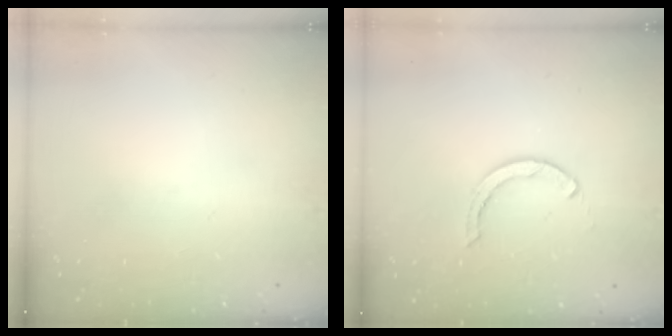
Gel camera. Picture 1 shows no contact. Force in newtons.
{"total": 2.6, "press": 2.6, "slide": 0.1}